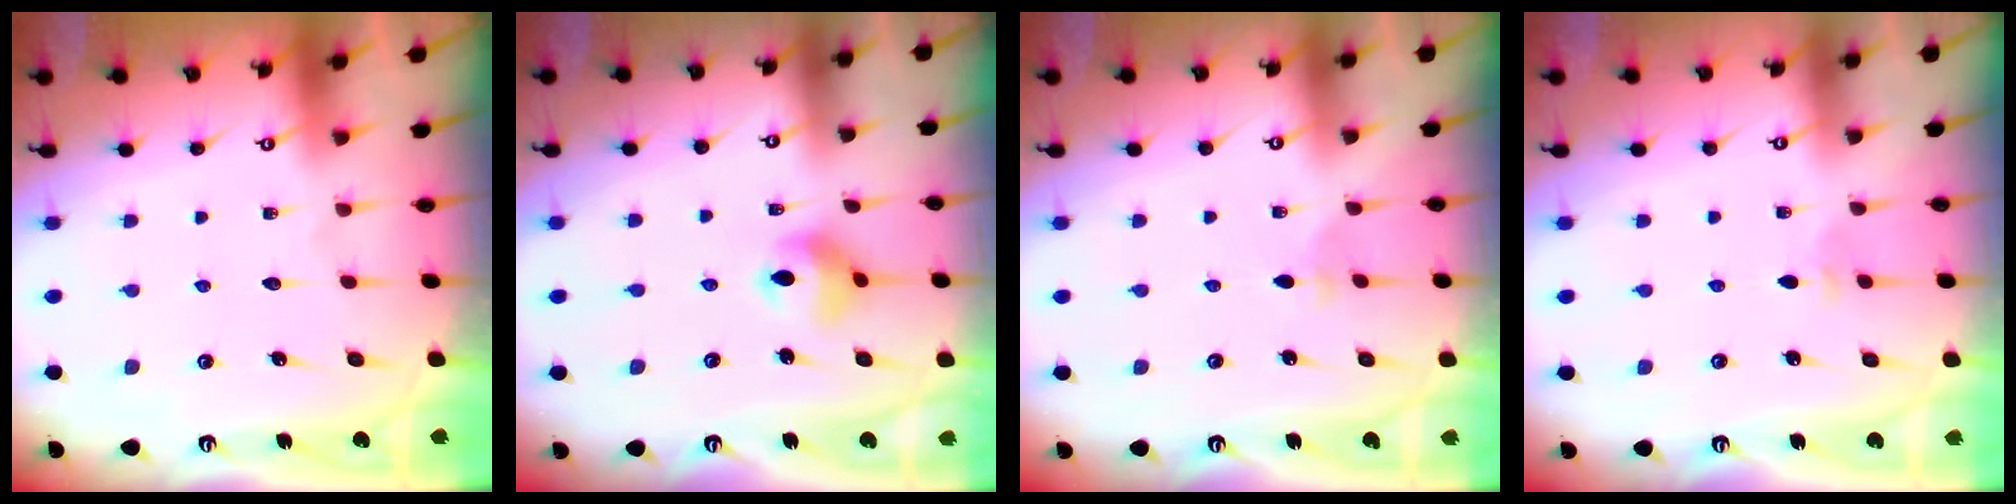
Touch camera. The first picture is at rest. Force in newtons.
{"total": 9.2, "press": 8.6, "slide": 3.2}
{"total": 2.0, "press": 1.9, "slide": 0.5}
{"total": 2.8, "press": 2.7, "slide": 0.7}